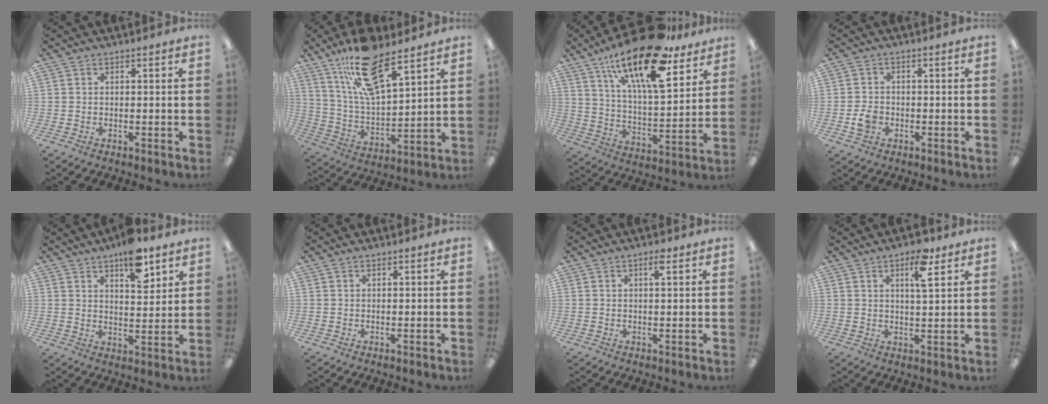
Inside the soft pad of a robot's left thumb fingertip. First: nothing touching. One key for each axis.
{"total": 18.2, "fx": 12.7, "fy": 6.4, "fz": 11.4, "tx": -0.210, "ty": -0.054, "tz": 0.218}
{"total": 23.2, "fx": 16.0, "fy": 7.7, "fz": 15.0, "tx": -0.254, "ty": -0.096, "tz": 0.269}
{"total": 3.5, "fx": -1.0, "fy": 2.7, "fz": 1.9, "tx": -0.036, "ty": 0.004, "tz": -0.019}
{"total": 10.2, "fx": 7.1, "fy": 3.9, "fz": 6.1, "tx": -0.074, "ty": -0.044, "tz": 0.117}
{"total": 0.8, "fx": 0.5, "fy": 0.2, "fz": 0.6, "tx": -0.013, "ty": 0.001, "tz": 0.009}
{"total": 2.5, "fx": 1.5, "fy": 0.5, "fz": 1.9, "tx": -0.033, "ty": 0.000, "tz": 0.024}
{"total": 7.8, "fx": 4.5, "fy": 2.4, "fz": 6.0, "tx": -0.090, "ty": -0.012, "tz": 0.069}